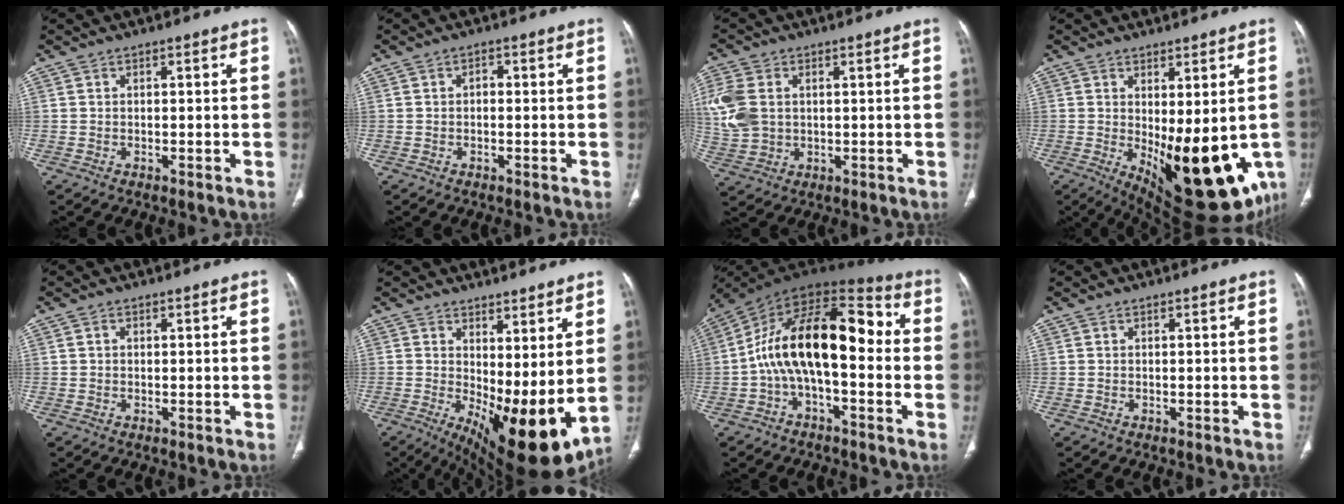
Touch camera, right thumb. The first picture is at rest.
{"total": 1.2, "force": [-0.3, 0.9, 0.7], "torque": [-0.001, 0.003, -0.009]}
{"total": 10.6, "force": [1.6, 7.8, 6.9], "torque": [-0.163, 0.006, 0.038]}
{"total": 20.7, "force": [-4.2, 8.6, 18.3], "torque": [-0.208, -0.029, -0.029]}
{"total": 0.6, "force": [0.1, 0.5, 0.4], "torque": [-0.005, 0.002, 0.002]}
{"total": 16.0, "force": [1.5, 6.3, 14.7], "torque": [-0.229, -0.038, 0.042]}
{"total": 18.6, "force": [-1.1, 9.1, 16.2], "torque": [-0.250, 0.063, -0.027]}
{"total": 0.0}